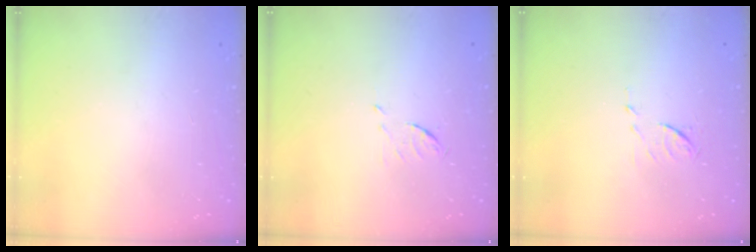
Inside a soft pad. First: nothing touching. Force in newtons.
{"total": 5.2, "press": 5.1, "slide": 0.8}
{"total": 5.8, "press": 5.8, "slide": 0.8}